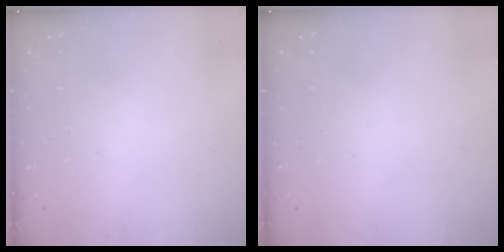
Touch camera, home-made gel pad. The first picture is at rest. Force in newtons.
{"total": 0.0}